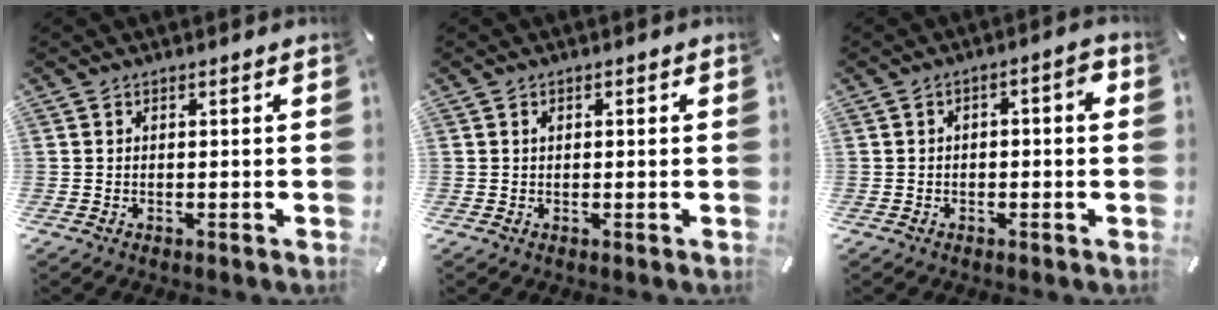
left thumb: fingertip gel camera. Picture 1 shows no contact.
{"total": 1.0, "force": [0.3, 0.6, 0.7], "torque": [-0.006, 0.000, 0.002]}
{"total": 4.0, "force": [-0.5, 1.6, 3.6], "torque": [-0.055, 0.014, -0.014]}